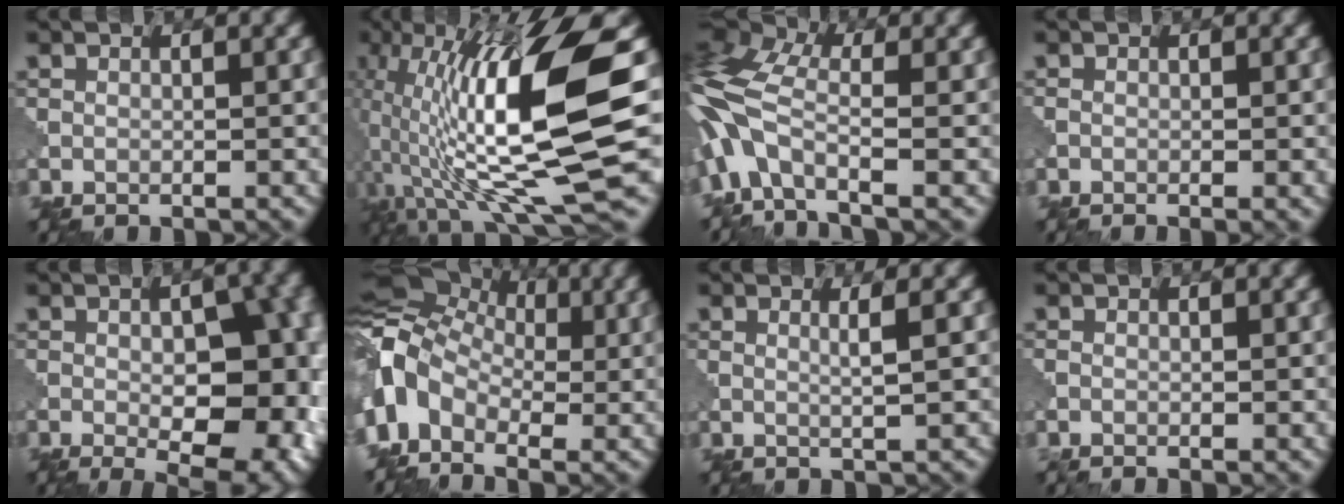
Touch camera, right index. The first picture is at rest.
{"total": 15.0, "force": [0.4, 3.6, 14.5], "torque": [-0.275, 0.015, 0.021]}
{"total": 8.2, "force": [-2.3, 4.0, 6.8], "torque": [-0.163, 0.005, -0.060]}
{"total": 1.2, "force": [-0.4, 0.5, 1.0], "torque": [-0.003, 0.004, -0.010]}
{"total": 11.9, "force": [-2.6, 5.9, 10.0], "torque": [-0.104, -0.014, -0.017]}
{"total": 7.8, "force": [-0.7, 5.9, 5.1], "torque": [-0.118, 0.010, -0.030]}
{"total": 1.1, "force": [0.3, 0.0, 1.1], "torque": [-0.023, 0.009, 0.001]}
{"total": 0.9, "force": [-0.2, 0.3, 0.8], "torque": [-0.006, 0.003, -0.002]}